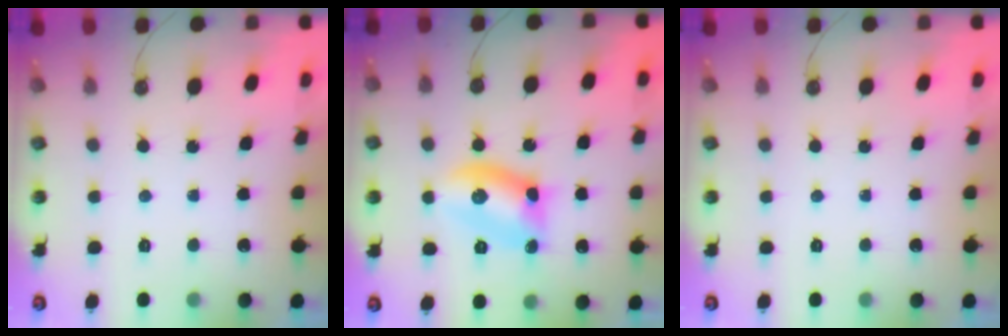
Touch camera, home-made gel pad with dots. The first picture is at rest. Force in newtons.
{"total": 10.0, "press": 10.0, "slide": 0.7}
{"total": 0.0}